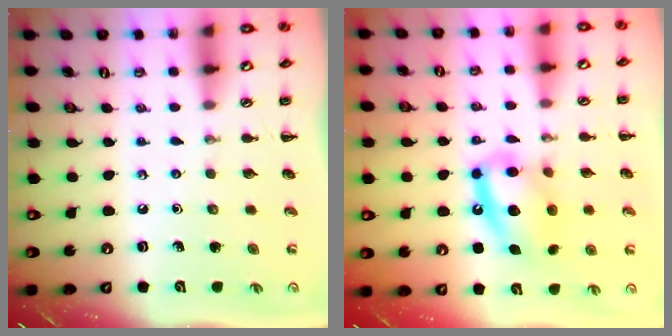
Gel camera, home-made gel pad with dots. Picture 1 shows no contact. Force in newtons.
{"total": 14.3, "press": 13.9, "slide": 3.1}